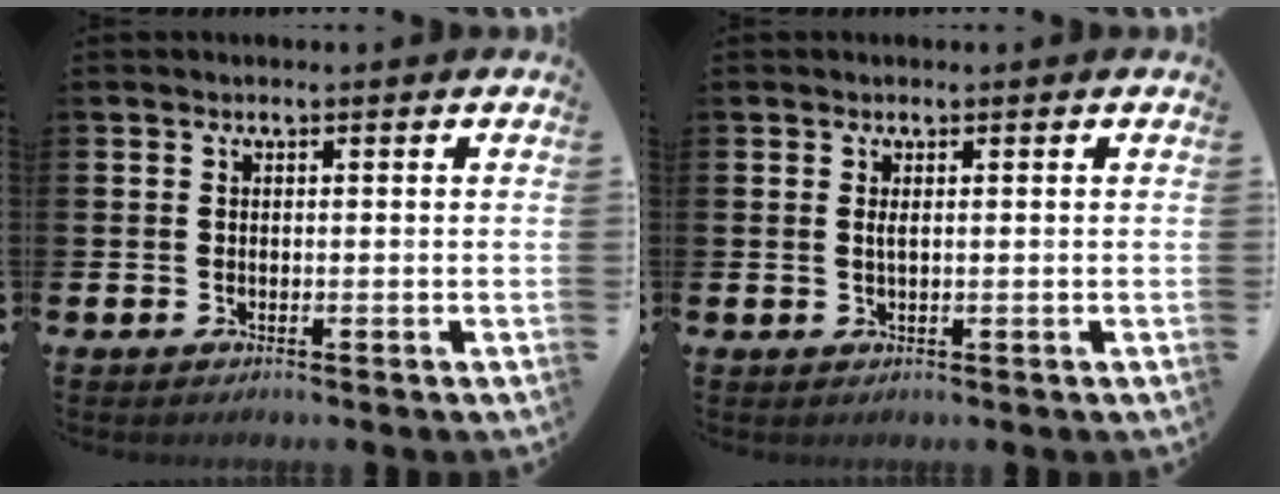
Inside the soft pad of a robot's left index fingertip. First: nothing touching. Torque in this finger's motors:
{"motor_torque": [0.11, 0.04, 0.00, 0.02]}